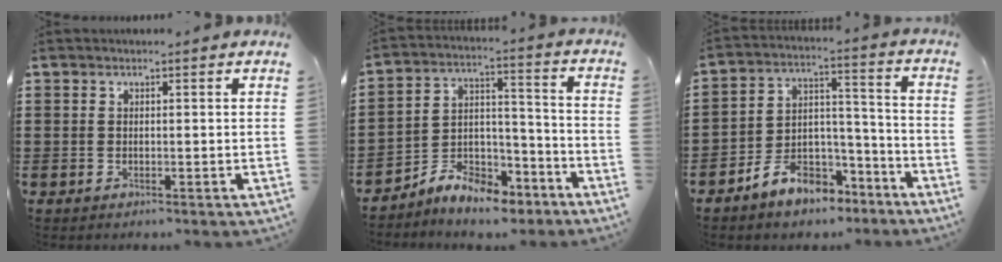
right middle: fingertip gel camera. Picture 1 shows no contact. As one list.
[{"total": 8.1, "force": [-7.4, 2.7, 2.2], "torque": [-0.039, 0.022, -0.140]}, {"total": 6.7, "force": [-5.8, 2.9, 1.3], "torque": [-0.026, 0.020, -0.112]}]